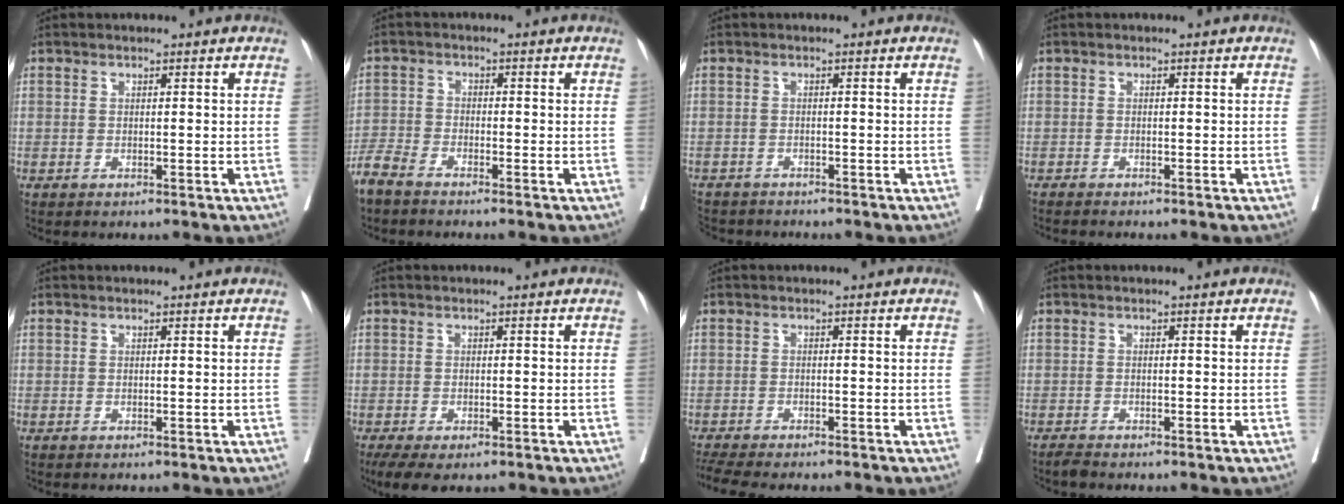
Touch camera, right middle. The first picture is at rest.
{"total": 3.8, "force": [-3.5, 0.8, 1.4], "torque": [-0.031, -0.009, -0.073]}
{"total": 5.8, "force": [-5.3, 2.2, 0.9], "torque": [-0.023, -0.009, -0.084]}
{"total": 1.7, "force": [-1.7, 0.0, 0.4], "torque": [-0.013, -0.006, -0.029]}
{"total": 0.0}
{"total": 5.3, "force": [-3.5, 2.3, 3.2], "torque": [-0.057, -0.015, -0.057]}
{"total": 6.2, "force": [-5.6, 0.8, 2.6], "torque": [-0.048, -0.011, -0.092]}
{"total": 1.3, "force": [-1.2, -0.1, 0.3], "torque": [-0.015, -0.005, -0.022]}